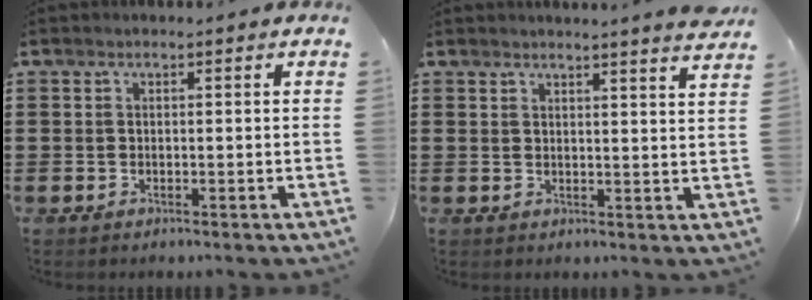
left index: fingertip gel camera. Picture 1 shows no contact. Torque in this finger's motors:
{"motor_torque": [0.50, -0.17, 0.44, 0.04]}